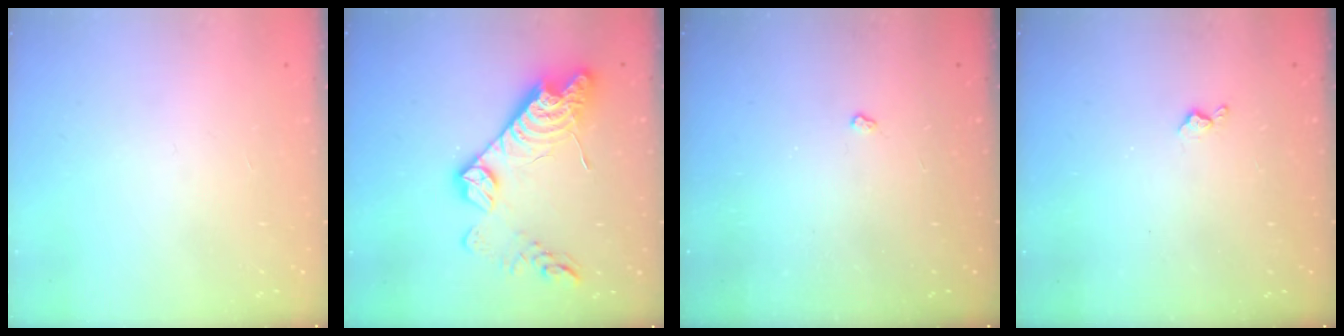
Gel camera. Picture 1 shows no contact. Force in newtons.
{"total": 17.1, "press": 17.0, "slide": 0.7}
{"total": 2.5, "press": 2.4, "slide": 0.5}
{"total": 3.6, "press": 3.5, "slide": 0.6}